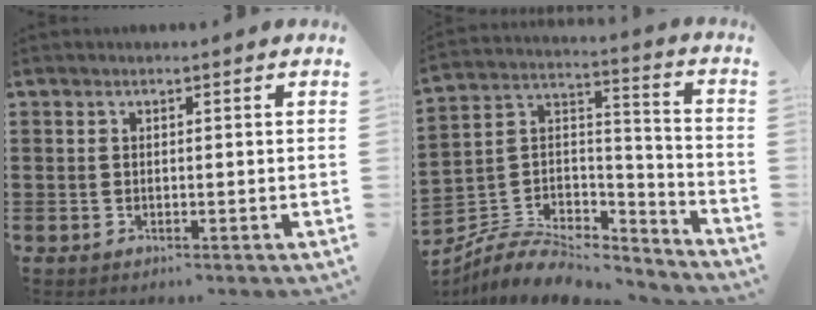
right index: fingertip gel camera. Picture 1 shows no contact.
{"total": 7.1, "force": [-5.7, 3.4, 2.6], "torque": [-0.057, 0.010, -0.109]}